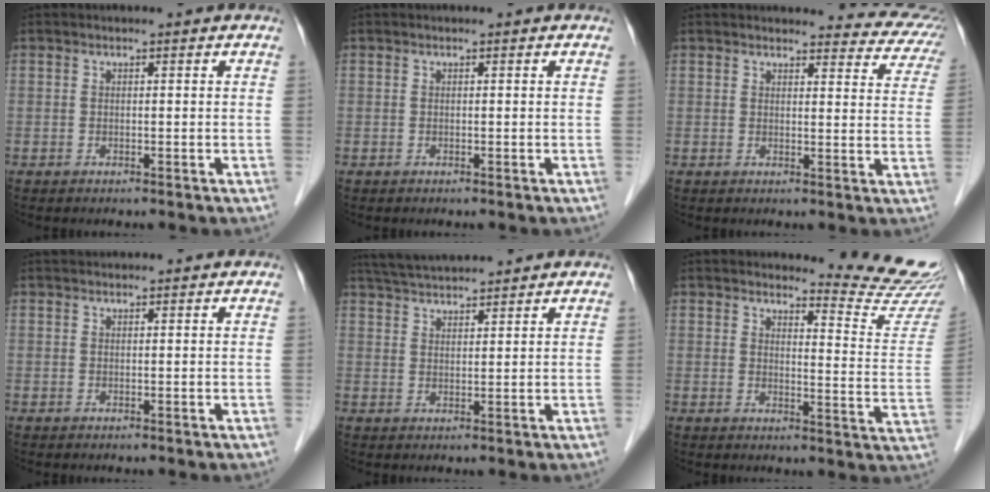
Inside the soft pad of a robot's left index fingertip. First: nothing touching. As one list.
[{"total": 0.0}, {"total": 12.2, "force": [11.6, 3.4, 2.2], "torque": [0.019, -0.033, 0.089]}, {"total": 2.9, "force": [2.8, 0.4, 0.6], "torque": [-0.010, 0.032, 0.042]}, {"total": 8.1, "force": [7.6, 0.4, 2.7], "torque": [-0.055, 0.035, 0.129]}, {"total": 12.0, "force": [11.9, -1.2, 0.9], "torque": [-0.010, -0.115, 0.128]}]